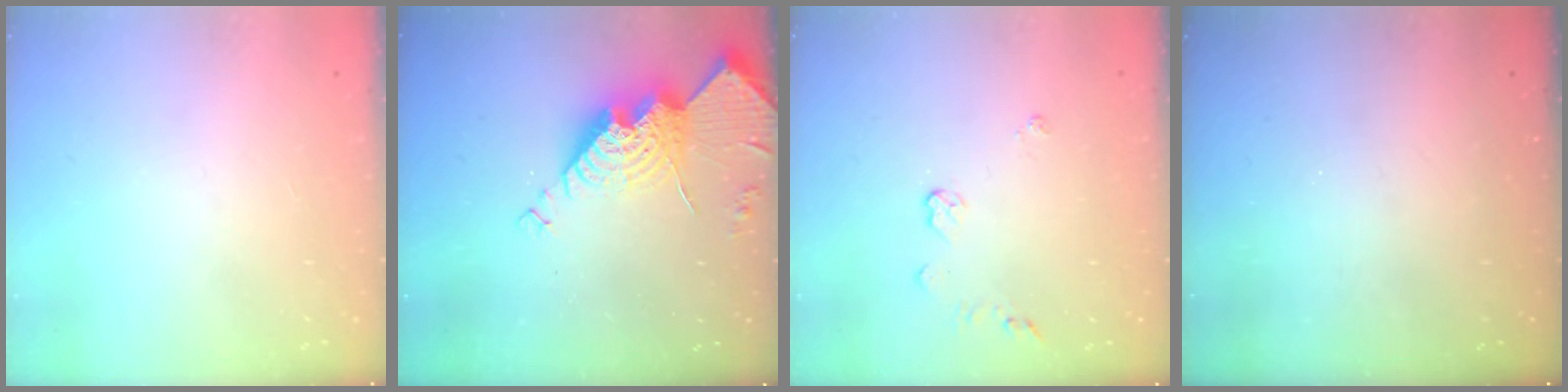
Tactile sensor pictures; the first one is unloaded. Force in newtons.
{"total": 16.7, "press": 16.6, "slide": 1.5}
{"total": 4.8, "press": 4.8, "slide": 0.7}
{"total": 0.0}